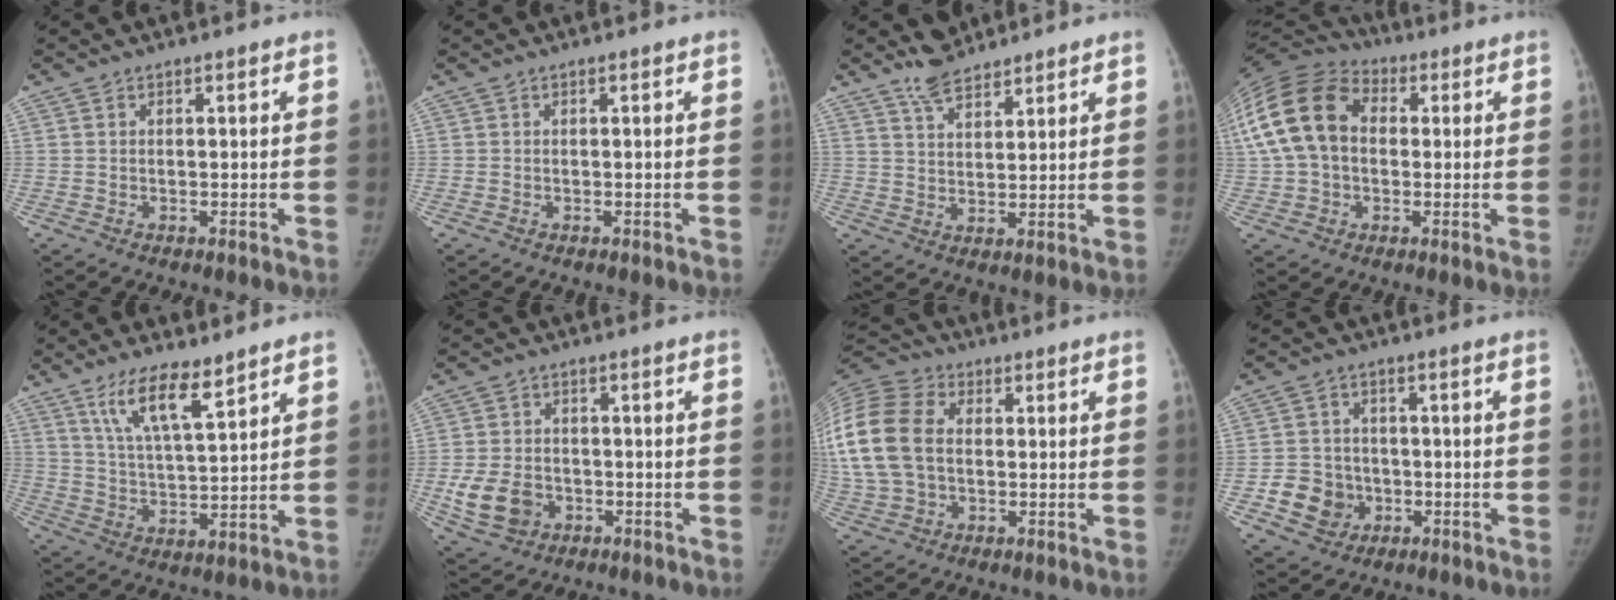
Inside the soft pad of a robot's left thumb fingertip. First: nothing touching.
{"total": 0.0}
{"total": 5.5, "force": [4.9, 2.0, 1.4], "torque": [-0.012, -0.033, 0.097]}
{"total": 17.6, "force": [2.1, 12.9, 11.8], "torque": [-0.242, 0.033, 0.031]}
{"total": 9.8, "force": [6.7, 2.3, 6.8], "torque": [-0.116, -0.039, 0.132]}
{"total": 8.0, "force": [-2.5, 6.3, 4.2], "torque": [-0.070, 0.005, -0.038]}
{"total": 21.6, "force": [2.3, 15.5, 14.9], "torque": [-0.367, 0.033, 0.049]}
{"total": 7.6, "force": [-2.2, 6.9, 2.3], "torque": [-0.011, 0.013, -0.033]}